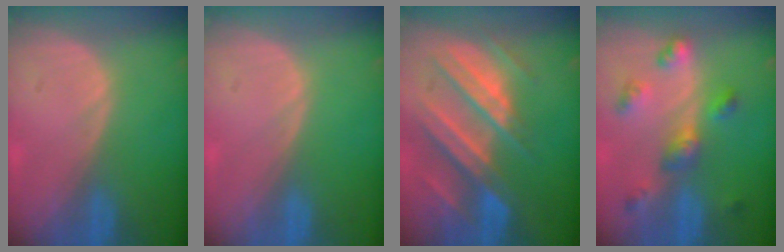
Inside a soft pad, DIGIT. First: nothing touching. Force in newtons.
{"total": 0.0}
{"total": 10.5, "press": 9.4, "slide": 4.8}
{"total": 6.5, "press": 5.8, "slide": 2.9}